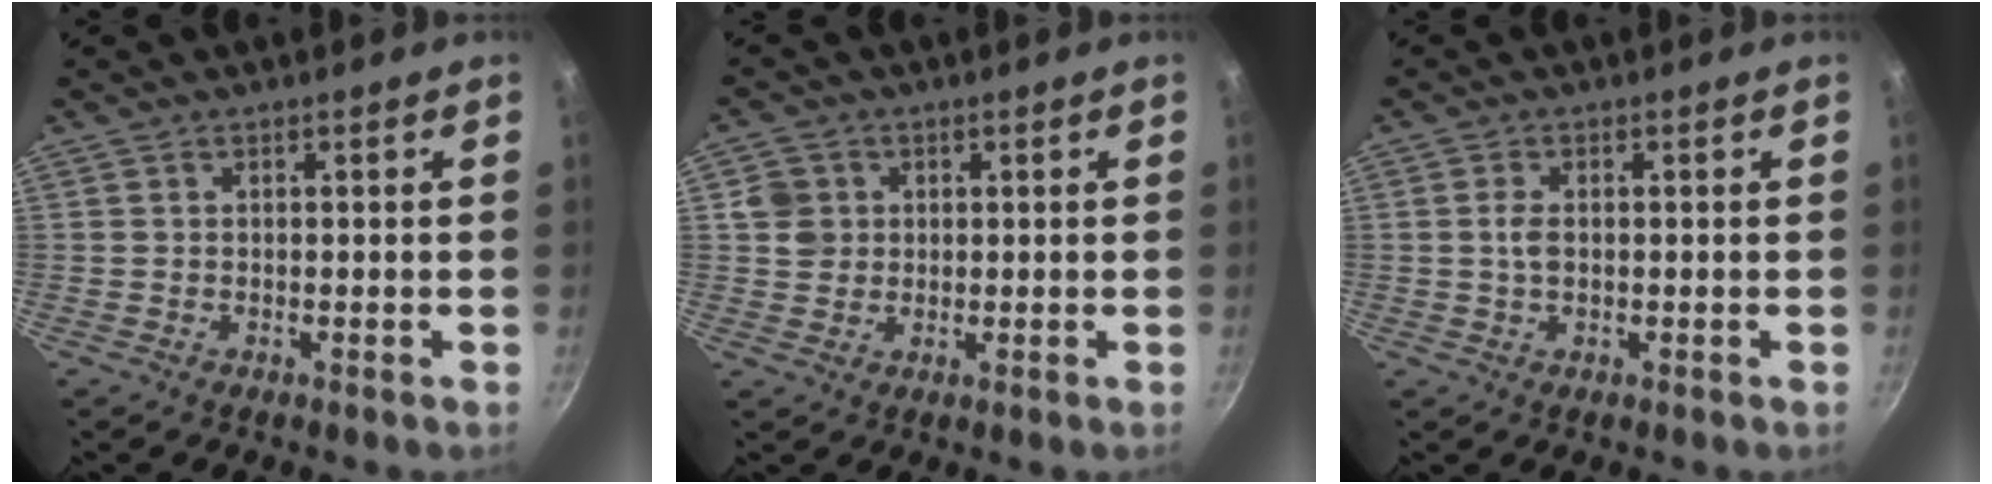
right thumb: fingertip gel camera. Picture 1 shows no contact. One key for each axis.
{"total": 4.6, "fx": 1.0, "fy": 4.2, "fz": 1.4, "tx": -0.004, "ty": 0.001, "tz": 0.016}
{"total": 2.6, "fx": 0.1, "fy": 1.5, "fz": 2.1, "tx": -0.042, "ty": 0.001, "tz": 0.001}